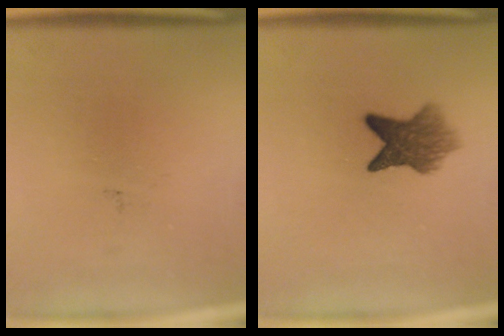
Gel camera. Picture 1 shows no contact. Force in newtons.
{"total": 6.4}